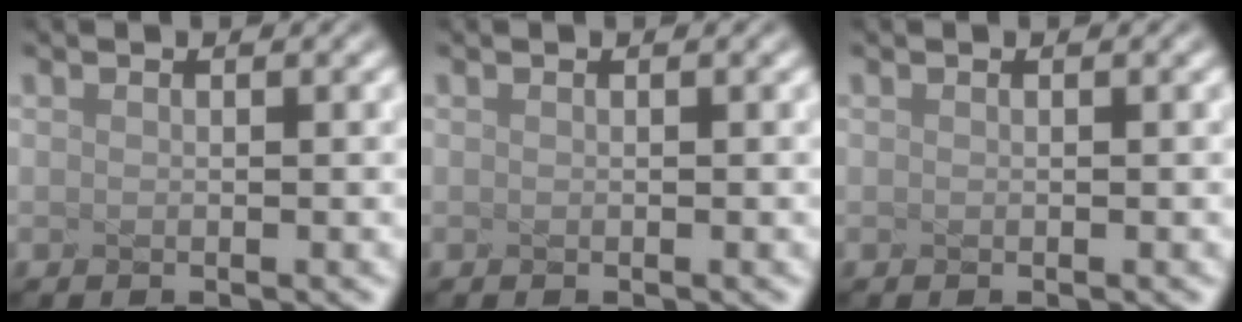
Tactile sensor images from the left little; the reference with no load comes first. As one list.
[{"total": 0.0}, {"total": 0.0}]